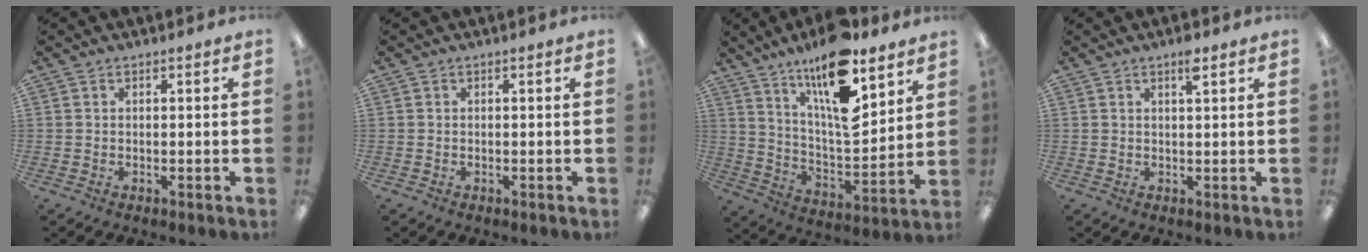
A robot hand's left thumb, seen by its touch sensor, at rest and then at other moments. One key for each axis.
{"total": 0.0}
{"total": 17.0, "fx": 11.5, "fy": 6.4, "fz": 10.7, "tx": -0.168, "ty": -0.066, "tz": 0.194}
{"total": 2.9, "fx": 1.9, "fy": 0.6, "fz": 2.0, "tx": -0.030, "ty": -0.004, "tz": 0.030}